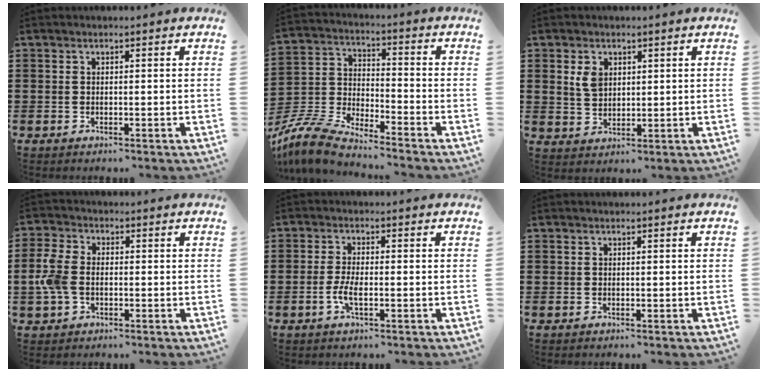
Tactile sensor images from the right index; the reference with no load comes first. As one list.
[{"total": 7.9, "force": [-7.4, 0.5, 2.5], "torque": [-0.073, -0.002, -0.154]}, {"total": 3.6, "force": [1.4, 2.5, 2.1], "torque": [-0.050, 0.008, 0.026]}, {"total": 5.0, "force": [-0.8, 3.3, 3.7], "torque": [-0.105, -0.004, -0.024]}, {"total": 3.3, "force": [-1.0, 0.8, 3.0], "torque": [-0.066, -0.007, -0.022]}, {"total": 0.0}]